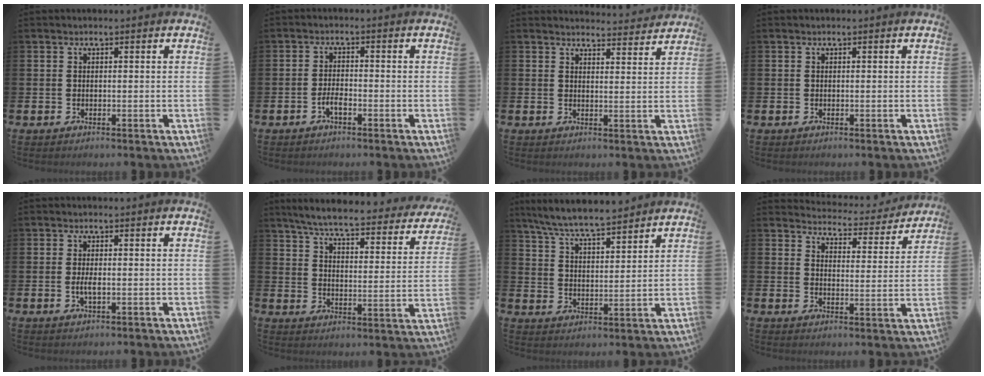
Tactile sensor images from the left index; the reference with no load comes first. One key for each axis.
{"total": 1.9, "fx": -1.1, "fy": 0.7, "fz": 1.5, "tx": -0.035, "ty": 0.006, "tz": -0.020}
{"total": 3.6, "fx": 3.6, "fy": 0.4, "fz": -0.1, "tx": 0.007, "ty": -0.028, "tz": 0.063}
{"total": 0.0}
{"total": 1.9, "fx": -0.2, "fy": 0.6, "fz": 1.7, "tx": -0.031, "ty": -0.001, "tz": -0.005}
{"total": 6.1, "fx": 5.5, "fy": 0.7, "fz": 2.5, "tx": -0.067, "ty": -0.044, "tz": 0.085}
{"total": 7.1, "fx": 6.8, "fy": 0.5, "fz": 2.2, "tx": -0.068, "ty": -0.037, "tz": 0.120}
{"total": 4.2, "fx": 4.1, "fy": 0.7, "fz": 0.2, "tx": -0.019, "ty": -0.039, "tz": 0.065}